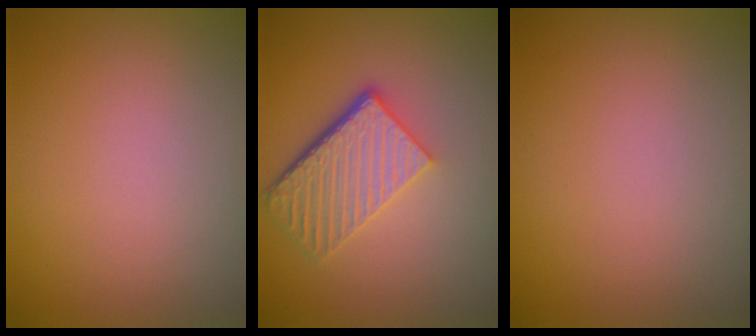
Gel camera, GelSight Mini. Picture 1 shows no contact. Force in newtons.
{"total": 5.6, "press": 3.9, "slide": 4.0}
{"total": 0.0}